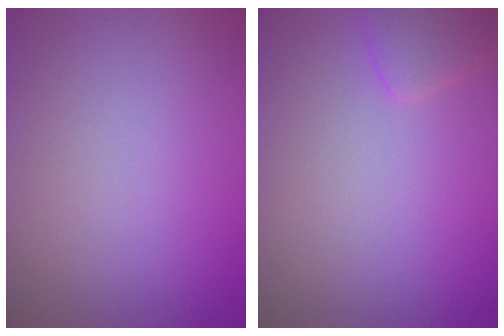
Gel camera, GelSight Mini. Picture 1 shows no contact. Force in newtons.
{"total": 1.9, "press": 1.9, "slide": 0.1}